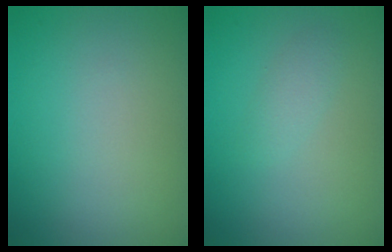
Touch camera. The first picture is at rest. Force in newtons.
{"total": 1.2, "press": 1.2, "slide": 0.1}